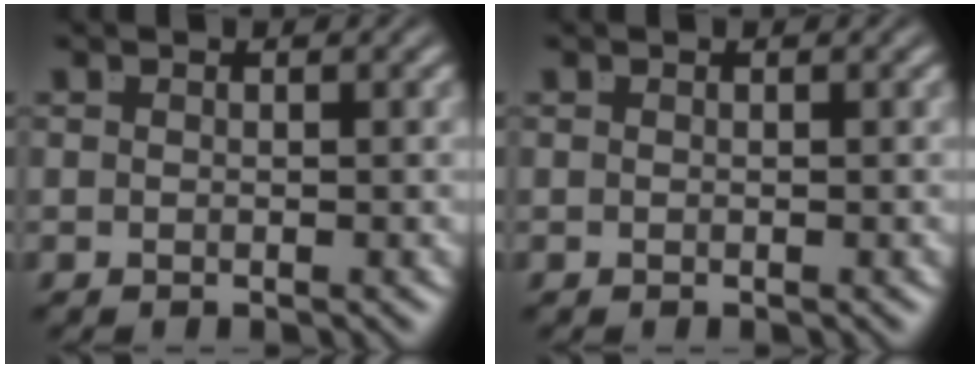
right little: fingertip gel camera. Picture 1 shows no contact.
{"total": 0.0}